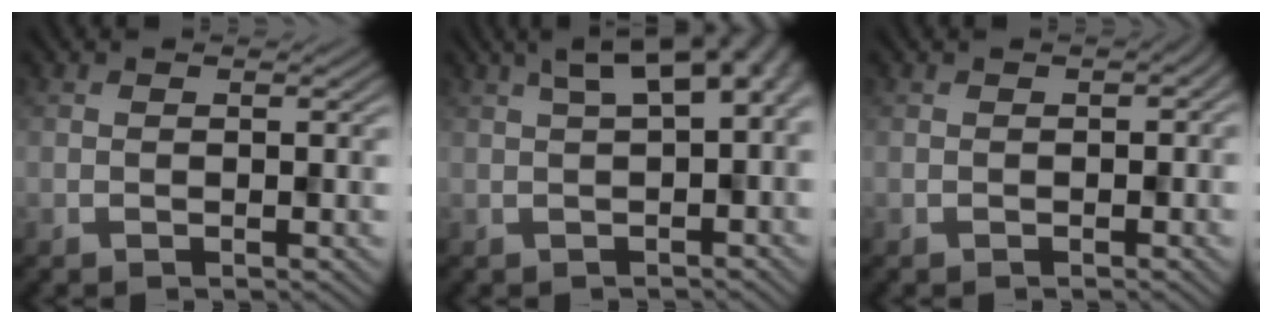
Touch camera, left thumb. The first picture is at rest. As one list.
[{"total": 7.7, "force": [2.0, 2.9, 6.8], "torque": [-0.103, 0.016, 0.041]}, {"total": 1.0, "force": [-0.2, 0.7, 0.7], "torque": [-0.010, -0.002, -0.005]}]